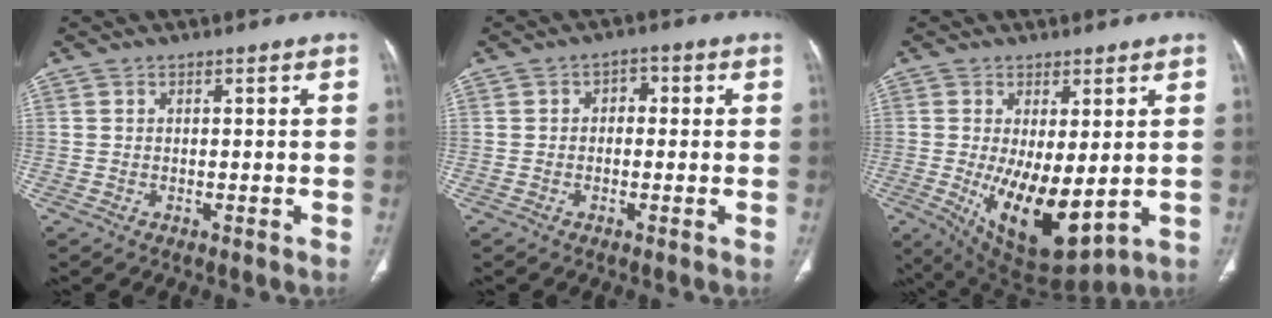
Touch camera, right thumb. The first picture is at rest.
{"total": 2.6, "force": [0.2, 1.9, 1.7], "torque": [-0.010, 0.010, -0.005]}
{"total": 13.1, "force": [-1.2, 5.6, 11.8], "torque": [-0.187, -0.030, 0.004]}